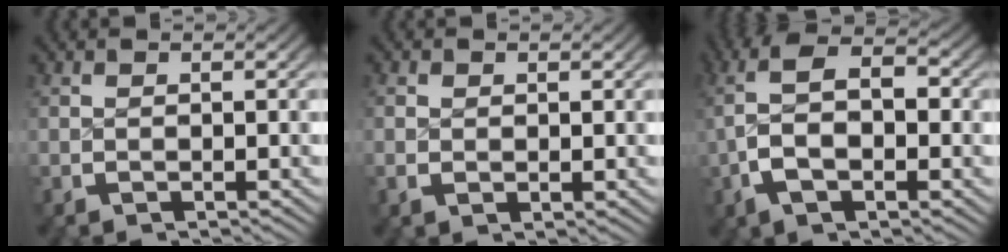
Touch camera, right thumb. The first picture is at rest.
{"total": 1.0, "force": [0.2, 0.8, 0.5], "torque": [-0.013, -0.008, 0.009]}
{"total": 8.0, "force": [0.5, 4.5, 6.6], "torque": [-0.134, -0.002, 0.005]}